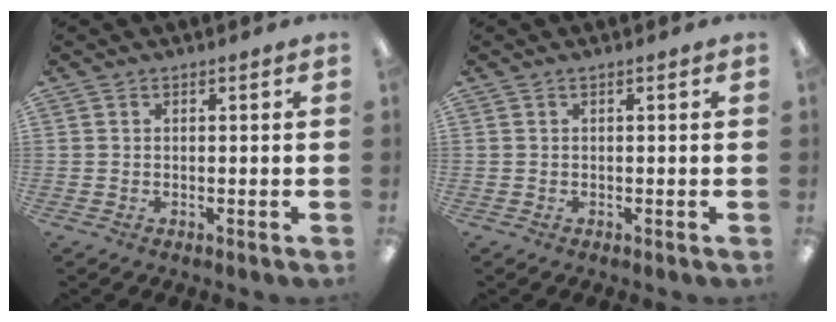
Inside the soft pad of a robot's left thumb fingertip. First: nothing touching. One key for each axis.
{"total": 0.0}